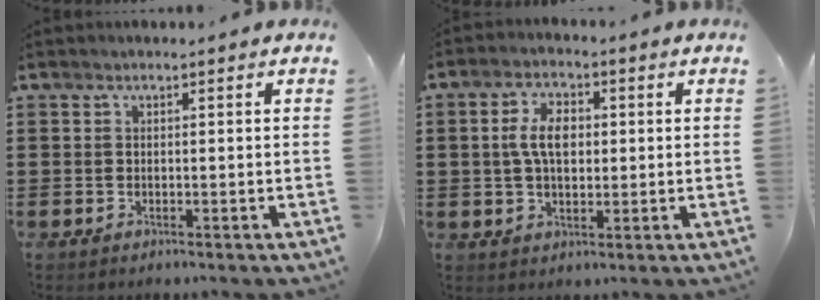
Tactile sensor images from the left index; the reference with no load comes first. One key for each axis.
{"total": 5.8, "fx": 0.8, "fy": 3.3, "fz": 4.8, "tx": -0.099, "ty": 0.008, "tz": 0.007}